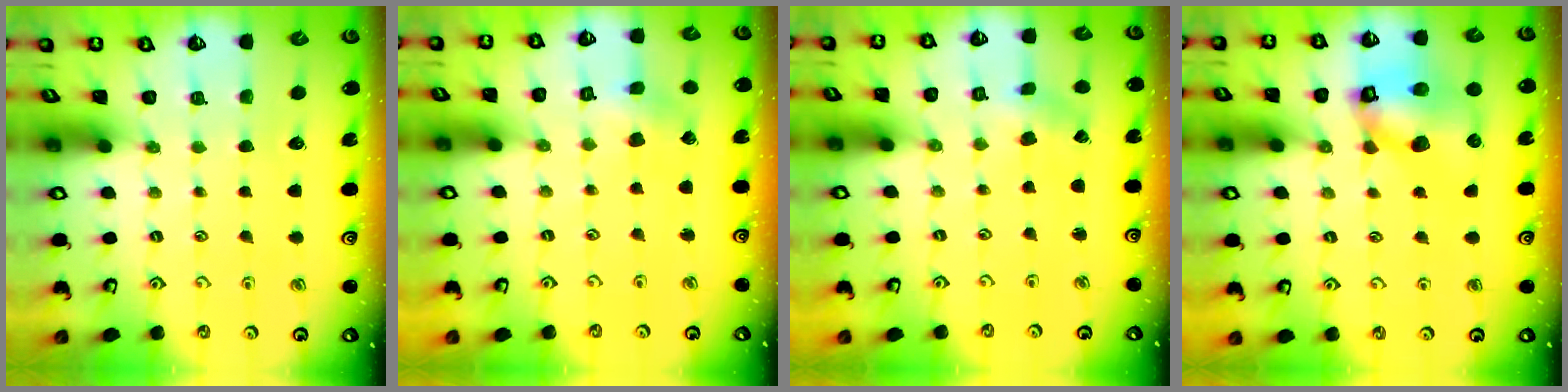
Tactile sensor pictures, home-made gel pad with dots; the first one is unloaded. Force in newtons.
{"total": 2.6, "press": 2.6, "slide": 0.2}
{"total": 1.2, "press": 1.2, "slide": 0.2}
{"total": 11.0, "press": 10.9, "slide": 1.6}